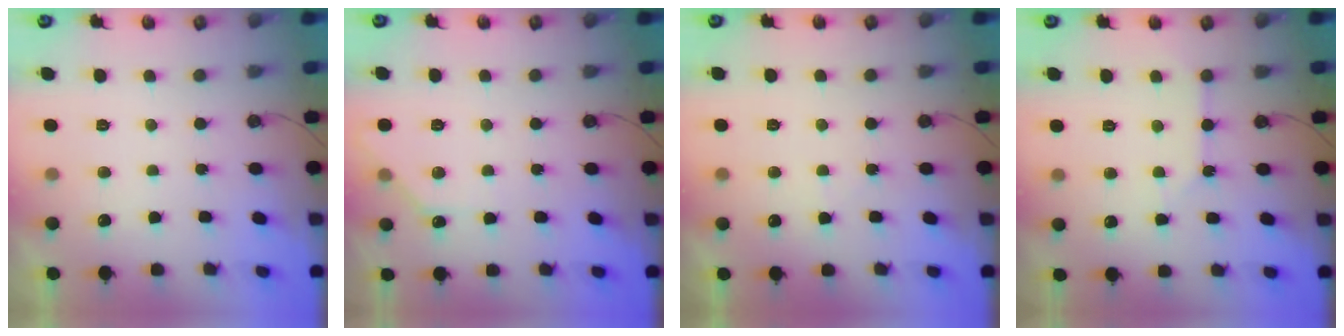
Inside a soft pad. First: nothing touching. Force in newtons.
{"total": 4.5, "press": 4.4, "slide": 0.6}
{"total": 3.8, "press": 3.7, "slide": 0.6}
{"total": 2.1, "press": 2.1, "slide": 0.3}